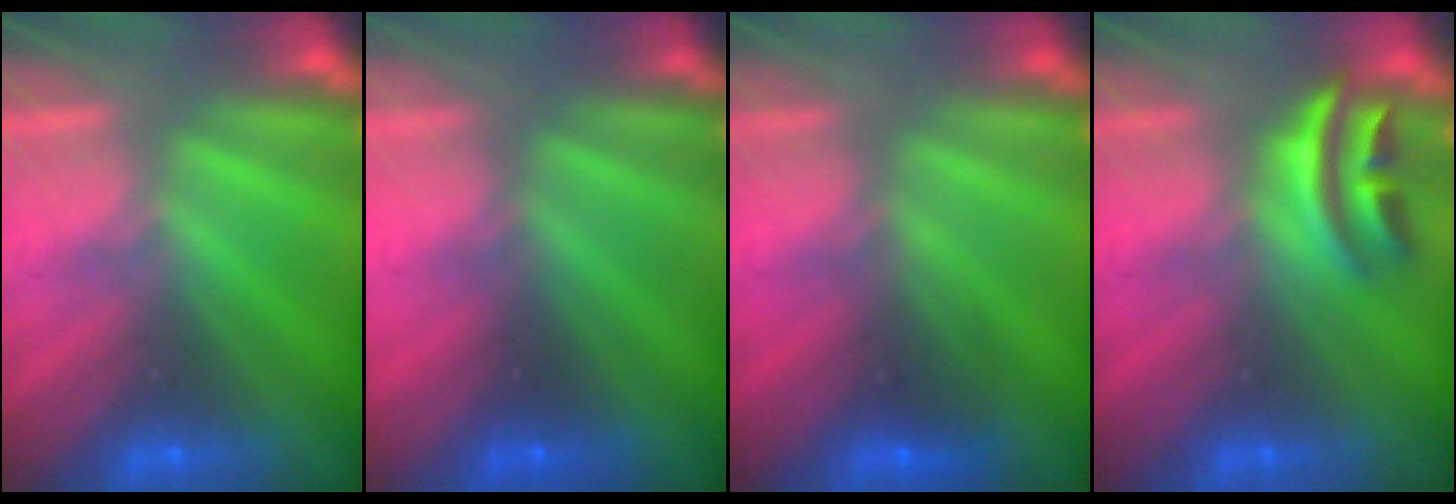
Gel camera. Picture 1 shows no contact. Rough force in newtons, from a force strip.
{"total": 3.3}
{"total": 2.8}
{"total": 2.9}